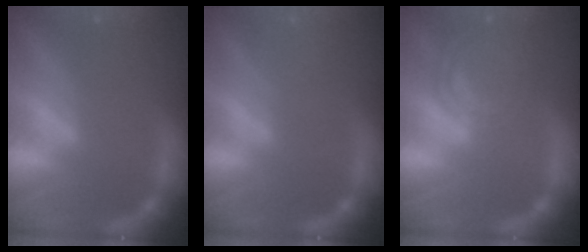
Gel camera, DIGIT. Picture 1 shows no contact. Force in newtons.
{"total": 2.4}
{"total": 6.5}